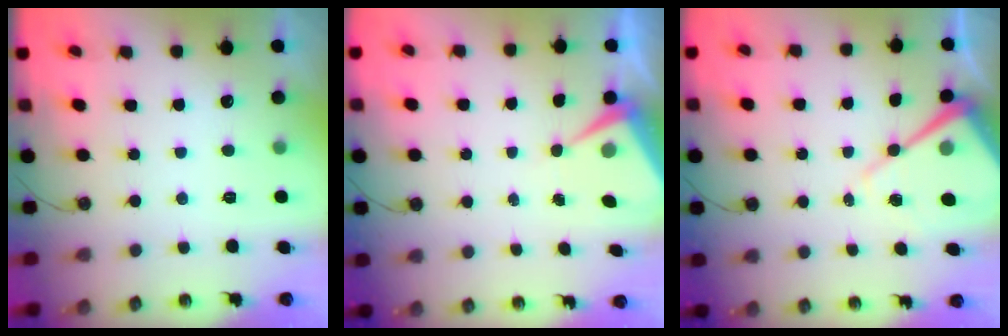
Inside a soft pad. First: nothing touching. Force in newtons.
{"total": 7.3, "press": 7.2, "slide": 0.6}
{"total": 11.9, "press": 11.8, "slide": 1.0}